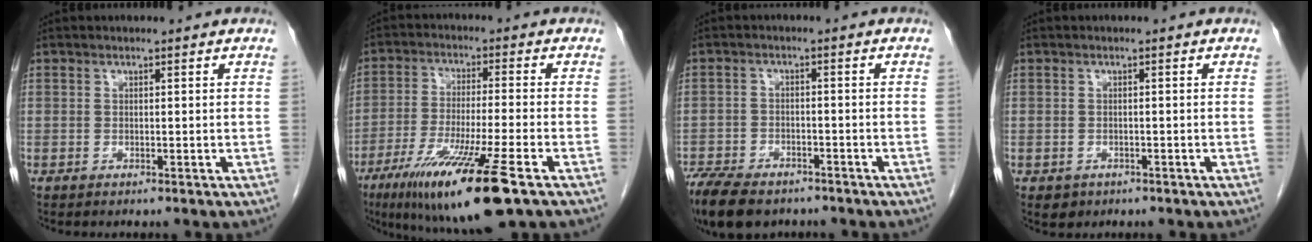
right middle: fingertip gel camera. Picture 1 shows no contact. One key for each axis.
{"total": 16.4, "fx": -9.0, "fy": 0.5, "fz": 13.7, "tx": -0.242, "ty": -0.046, "tz": -0.154}
{"total": 11.8, "fx": -8.8, "fy": 5.3, "fz": 5.7, "tx": -0.116, "ty": -0.011, "tz": -0.138}
{"total": 1.9, "fx": -1.1, "fy": 1.5, "fz": 0.4, "tx": -0.008, "ty": 0.003, "tz": -0.009}